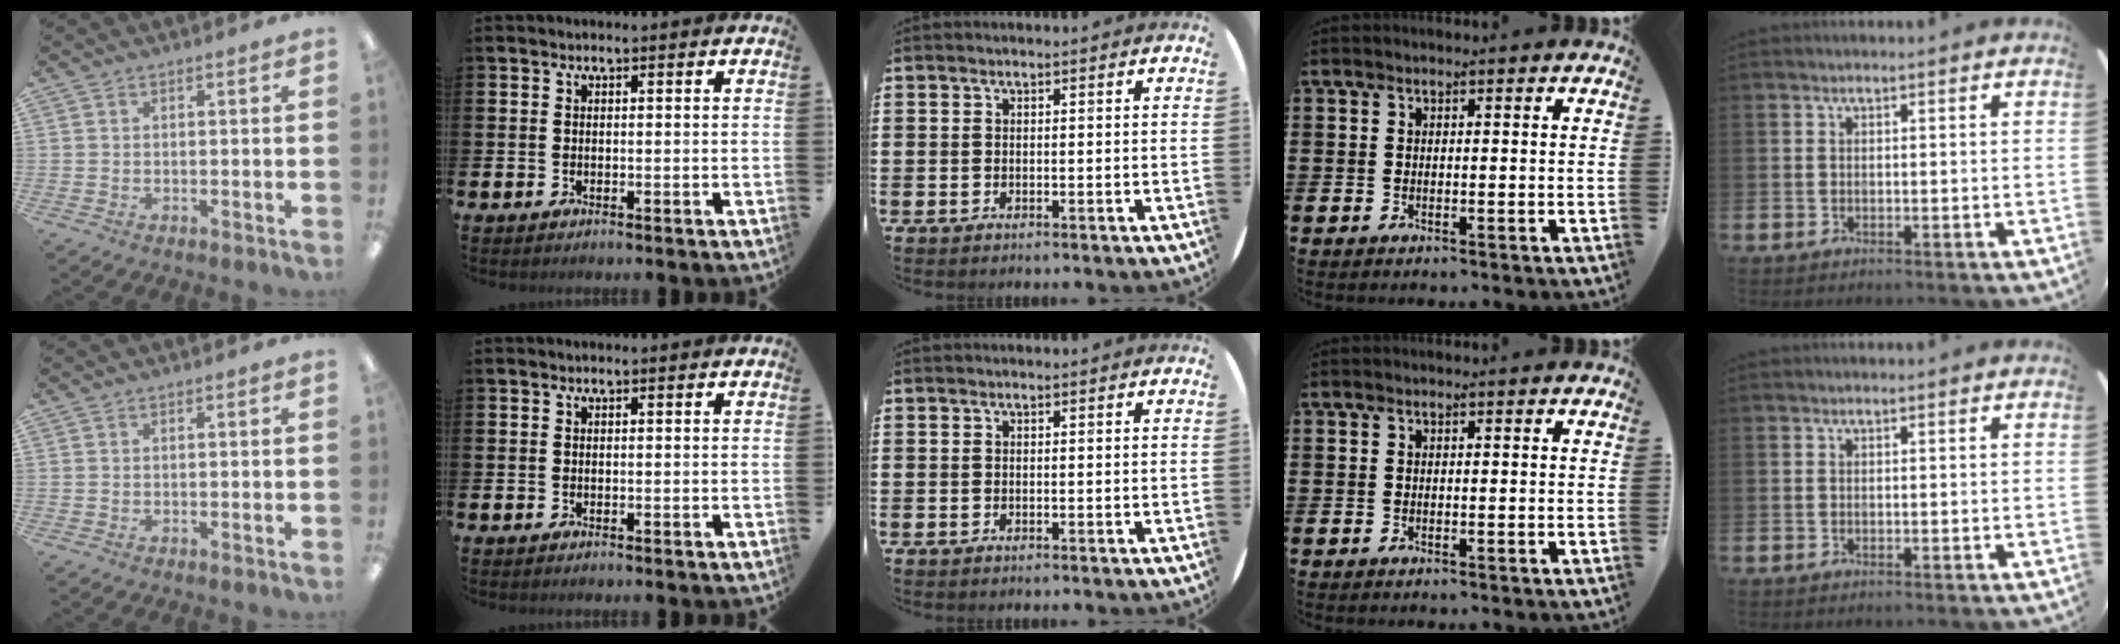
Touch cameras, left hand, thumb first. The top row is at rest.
{}